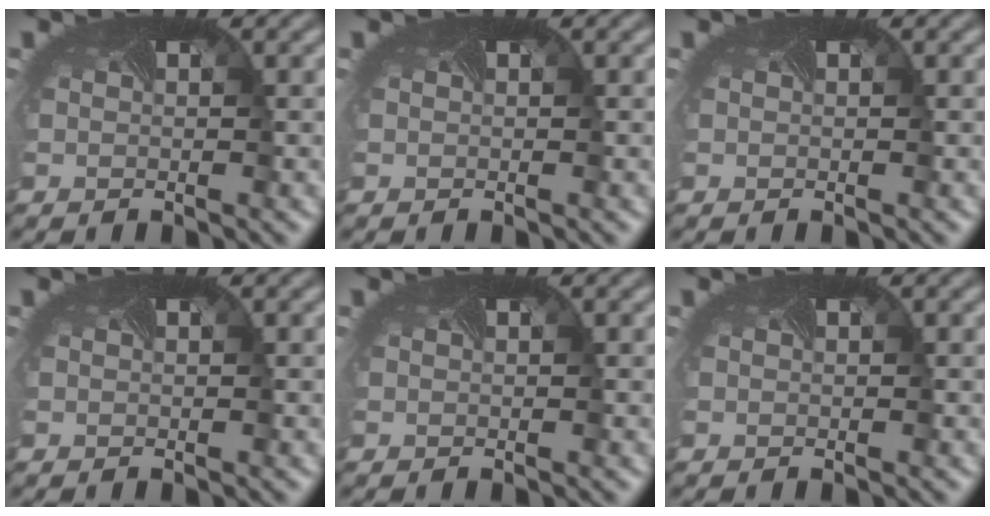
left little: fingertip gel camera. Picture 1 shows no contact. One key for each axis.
{"total": 0.0}
{"total": 0.0}
{"total": 0.0}
{"total": 0.0}
{"total": 0.0}